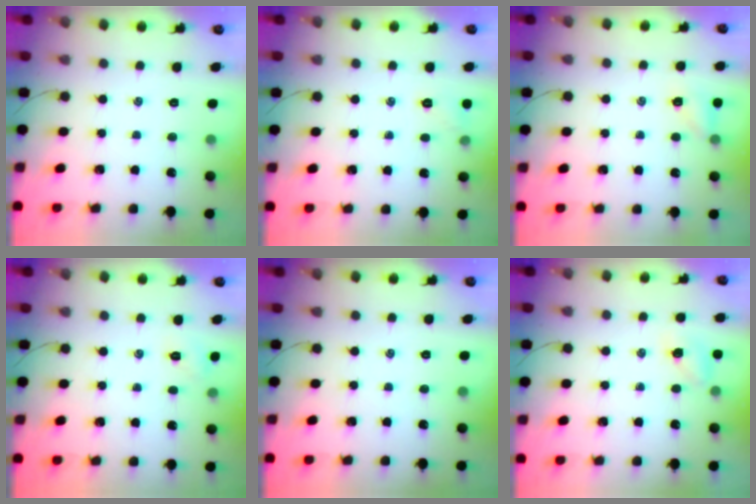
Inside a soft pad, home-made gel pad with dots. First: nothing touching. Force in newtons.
{"total": 5.0, "press": 4.8, "slide": 1.5}
{"total": 4.0, "press": 3.9, "slide": 1.0}
{"total": 2.1, "press": 2.1, "slide": 0.6}
{"total": 0.0}
{"total": 5.2, "press": 5.1, "slide": 1.1}